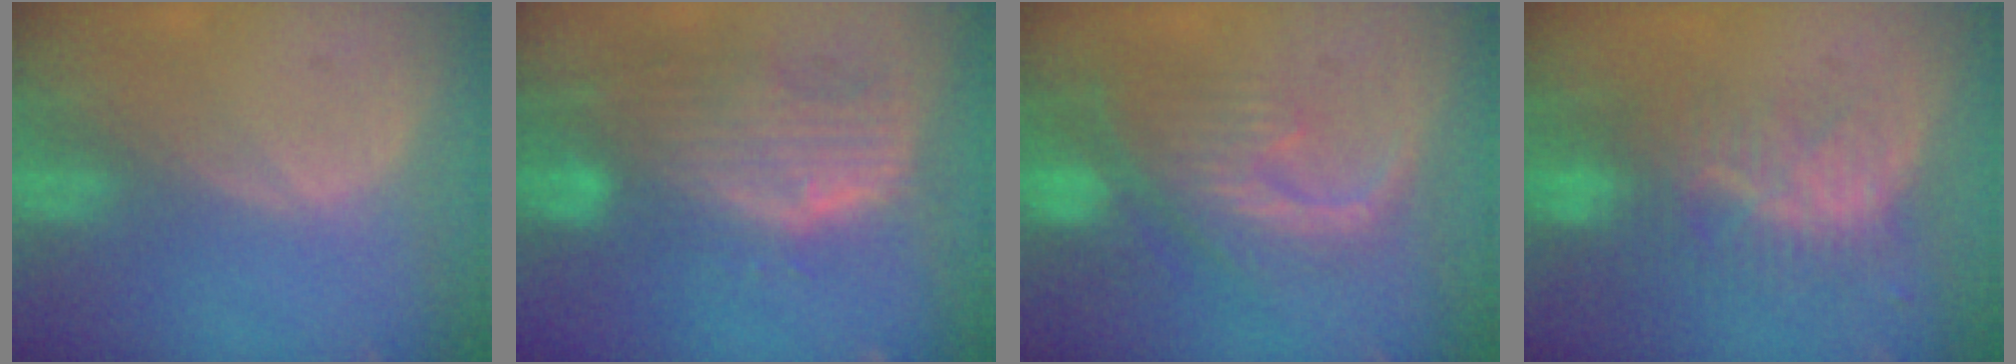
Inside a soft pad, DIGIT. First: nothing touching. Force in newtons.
{"total": 10.5, "press": 9.1, "slide": 5.3}
{"total": 10.1, "press": 9.0, "slide": 4.4}
{"total": 8.2, "press": 7.3, "slide": 3.7}